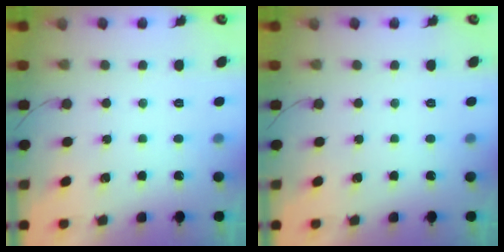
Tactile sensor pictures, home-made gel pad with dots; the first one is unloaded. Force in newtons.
{"total": 0.0}